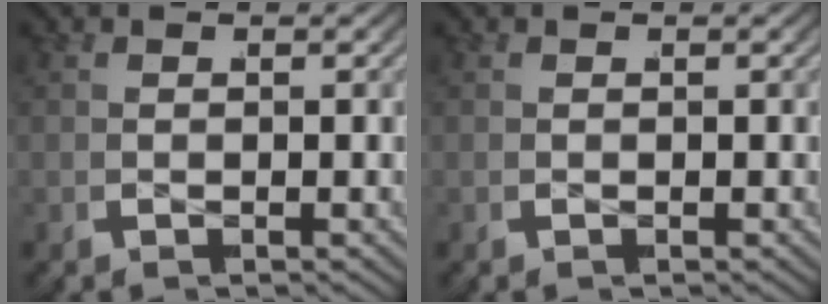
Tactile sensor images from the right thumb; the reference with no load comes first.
{"total": 0.0}